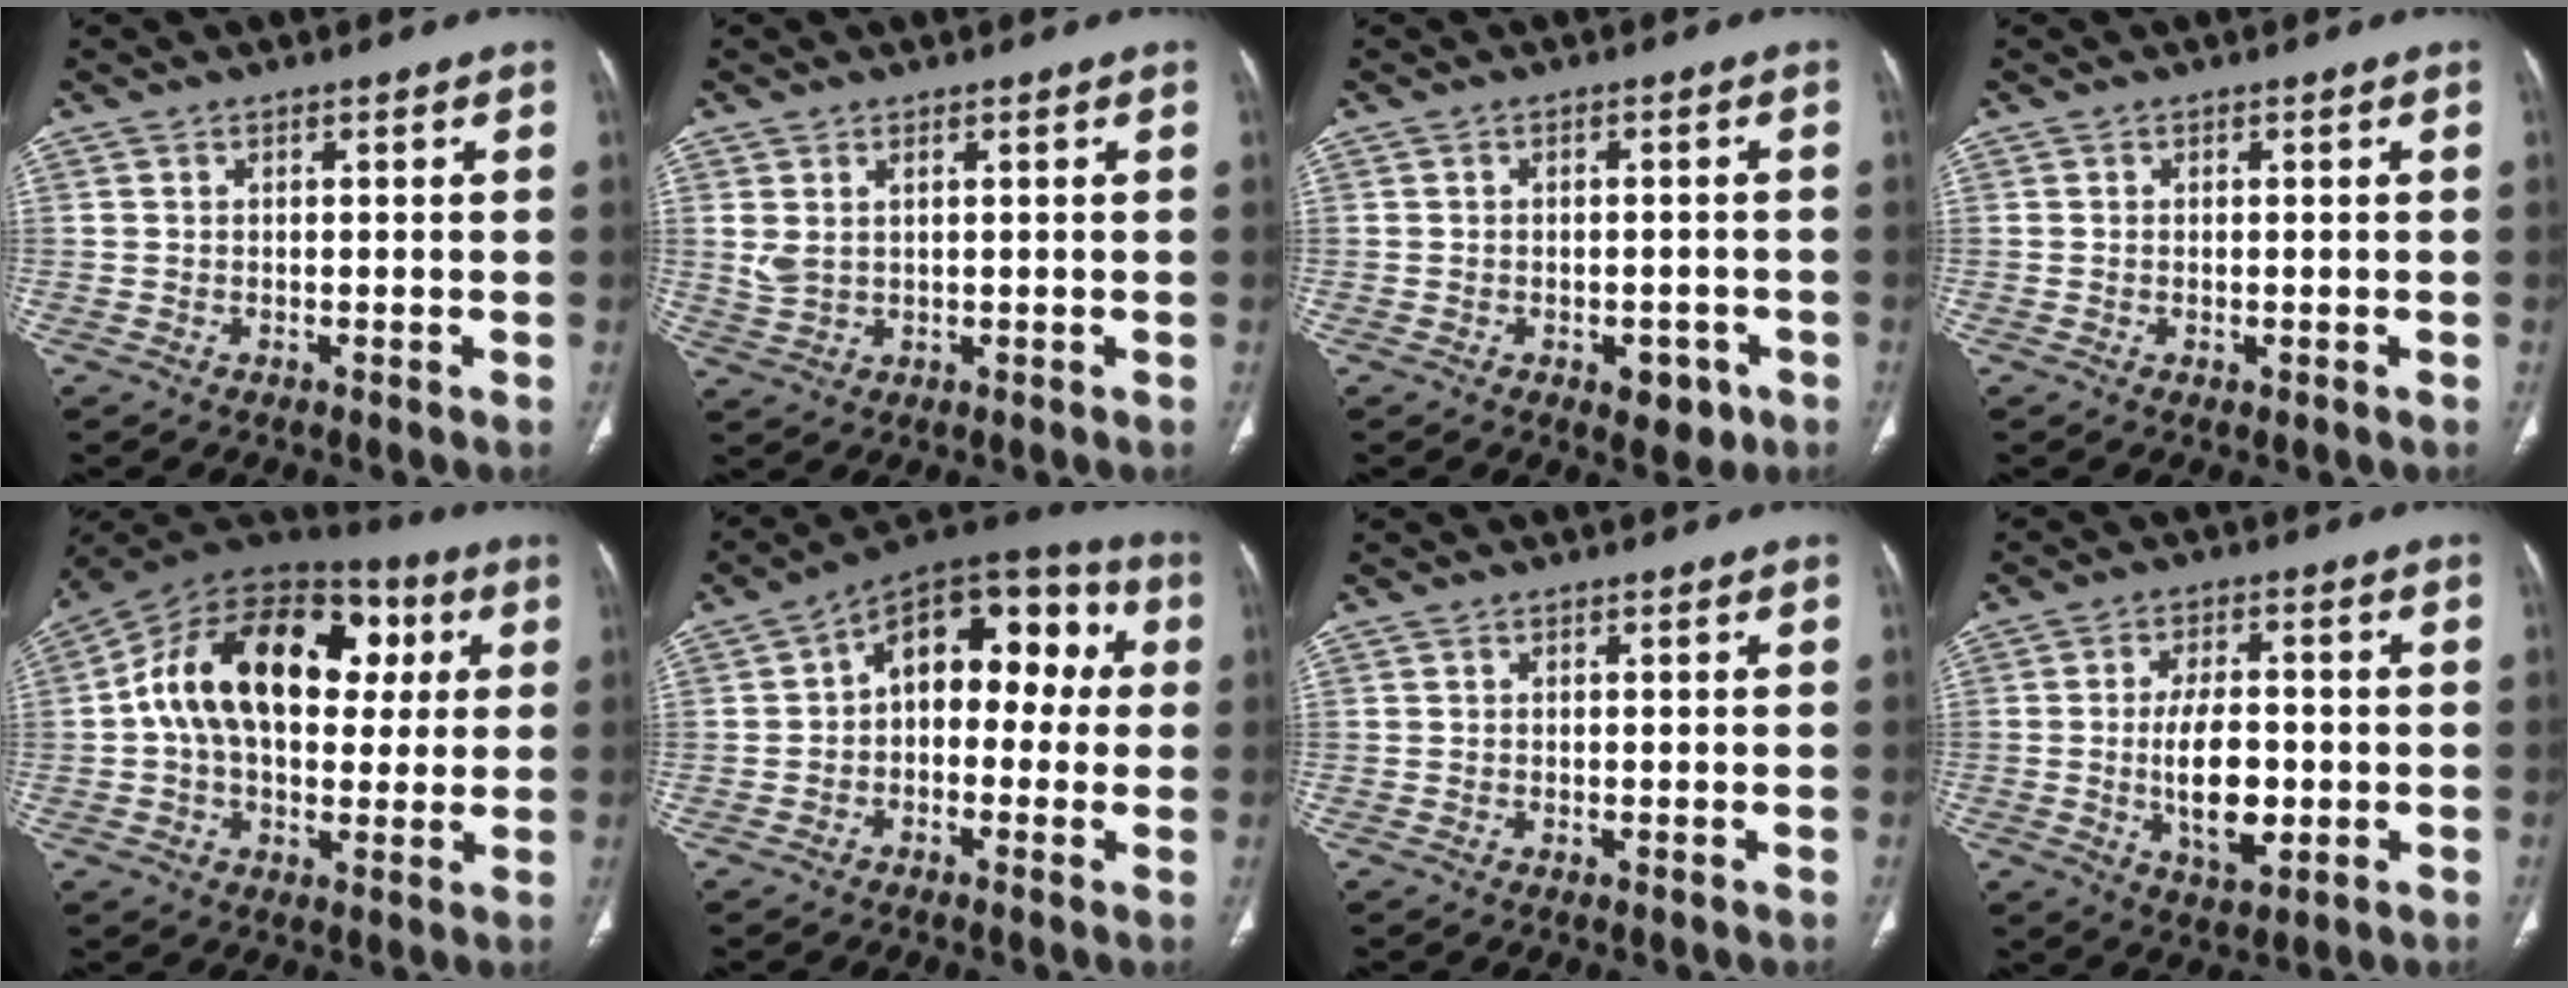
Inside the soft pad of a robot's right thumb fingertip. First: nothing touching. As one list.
[{"total": 3.4, "force": [1.1, 1.9, 2.6], "torque": [-0.060, 0.003, 0.033]}, {"total": 4.7, "force": [-2.2, 2.8, 3.0], "torque": [-0.017, 0.009, -0.021]}, {"total": 0.6, "force": [-0.1, 0.3, 0.4], "torque": [-0.010, -0.001, 0.001]}, {"total": 23.7, "force": [4.1, 15.2, 17.7], "torque": [-0.272, 0.034, 0.059]}, {"total": 15.4, "force": [1.6, 9.6, 11.9], "torque": [-0.112, 0.055, 0.006]}, {"total": 0.0}, {"total": 10.5, "force": [-1.5, 5.2, 8.9], "torque": [-0.137, -0.002, -0.020]}]